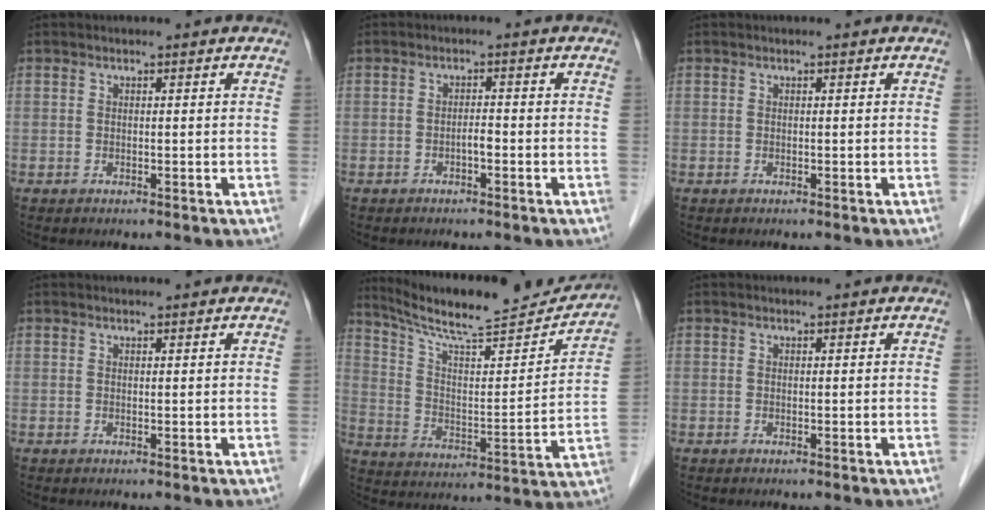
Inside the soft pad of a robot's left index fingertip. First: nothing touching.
{"total": 1.3, "force": [-0.9, 0.3, 1.0], "torque": [-0.015, -0.001, -0.015]}
{"total": 0.0}
{"total": 1.4, "force": [1.3, 0.0, 0.5], "torque": [-0.005, 0.011, 0.021]}
{"total": 20.1, "force": [18.7, 1.6, 7.2], "torque": [-0.124, -0.027, 0.284]}
{"total": 0.0}